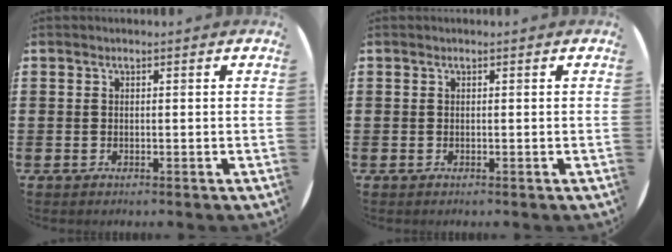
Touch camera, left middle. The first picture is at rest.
{"total": 0.0}